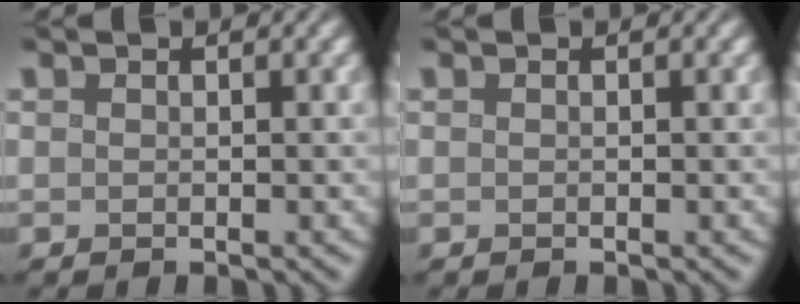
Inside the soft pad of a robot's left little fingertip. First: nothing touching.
{"total": 0.0}